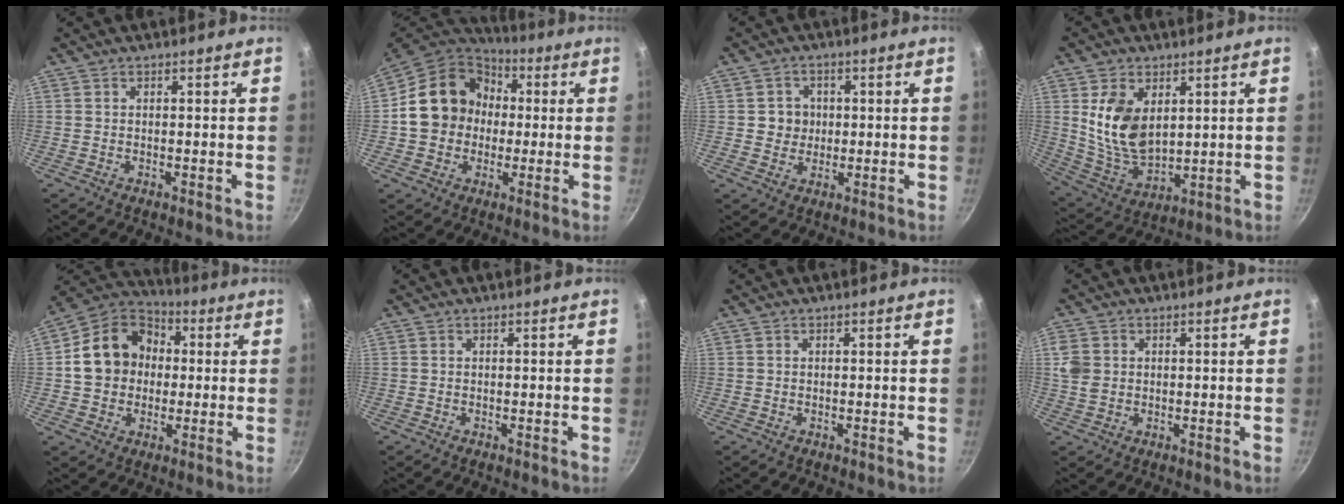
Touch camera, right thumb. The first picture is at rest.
{"total": 16.5, "force": [0.8, 14.3, 8.1], "torque": [-0.112, 0.038, 0.001]}
{"total": 4.2, "force": [0.4, 4.0, 1.2], "torque": [0.008, 0.002, 0.002]}
{"total": 13.0, "force": [3.3, 8.3, 9.4], "torque": [-0.158, -0.030, 0.079]}
{"total": 15.1, "force": [1.1, 12.6, 8.3], "torque": [-0.109, 0.031, 0.006]}
{"total": 0.0}
{"total": 0.0}
{"total": 4.2, "force": [0.7, 3.5, 2.2], "torque": [-0.036, -0.005, 0.013]}